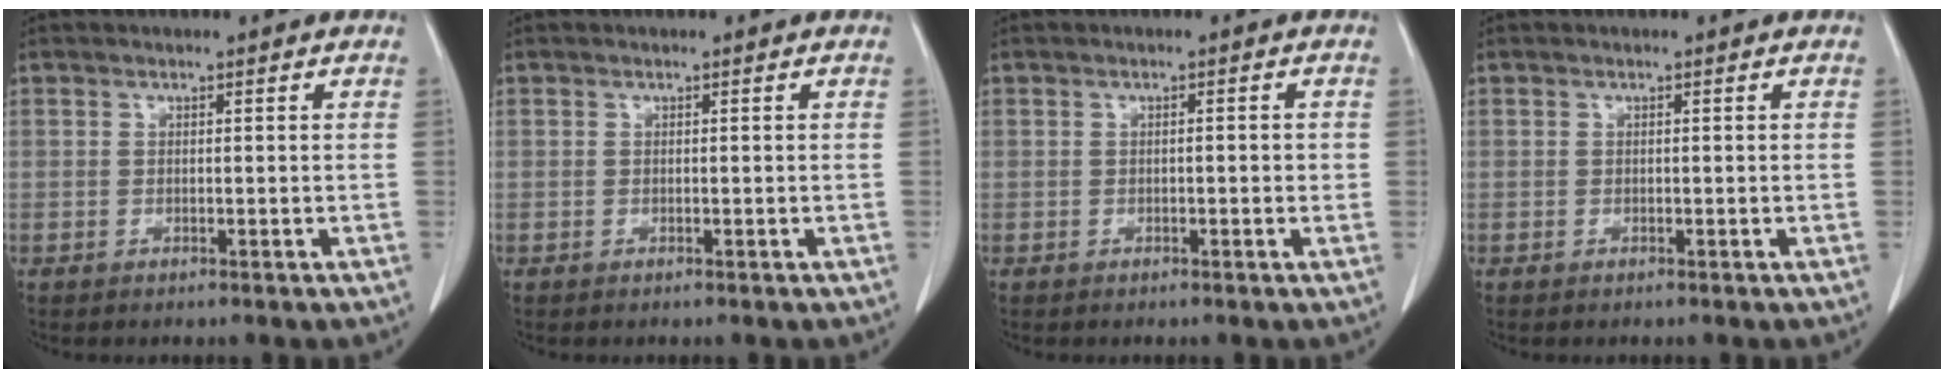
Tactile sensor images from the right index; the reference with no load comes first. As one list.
[{"total": 0.0}, {"total": 1.5, "force": [-0.1, 0.4, 1.5], "torque": [-0.021, 0.001, 0.000]}, {"total": 0.0}]